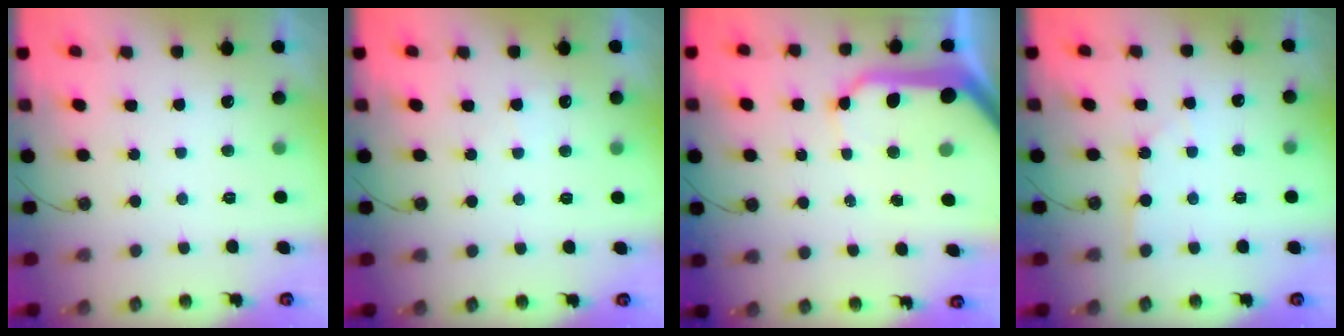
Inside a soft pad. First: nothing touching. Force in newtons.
{"total": 3.0, "press": 3.0, "slide": 0.4}
{"total": 18.2, "press": 18.1, "slide": 2.2}
{"total": 1.0, "press": 1.0, "slide": 0.1}